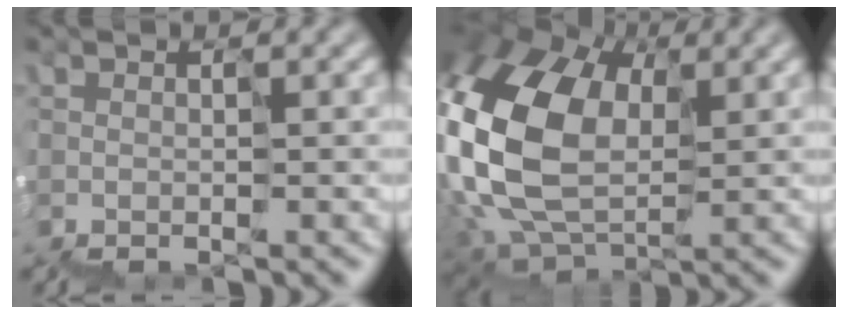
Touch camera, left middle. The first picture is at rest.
{"total": 11.2, "force": [2.5, 8.1, 7.3], "torque": [-0.212, 0.023, 0.046]}